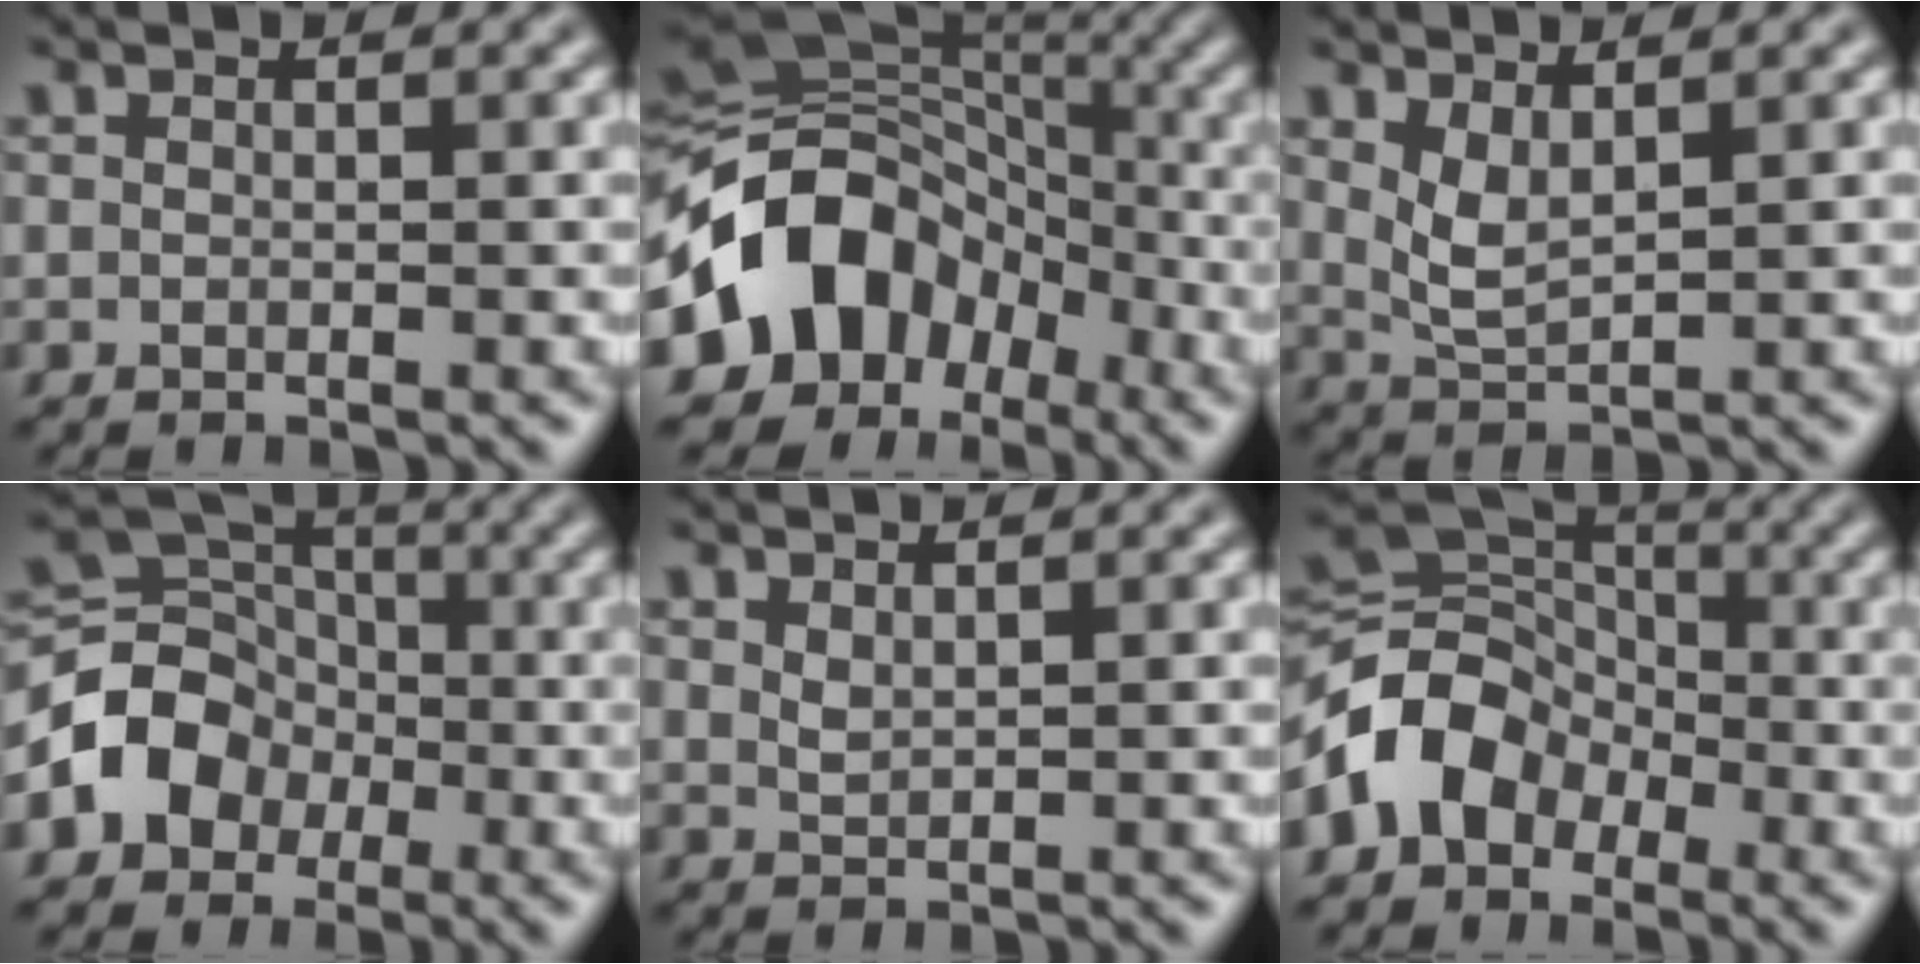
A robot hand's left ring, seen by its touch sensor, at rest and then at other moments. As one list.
[{"total": 11.9, "force": [-4.8, 9.1, 6.1], "torque": [-0.107, 0.013, -0.103]}, {"total": 2.4, "force": [1.3, 0.9, 1.8], "torque": [-0.045, -0.010, 0.032]}, {"total": 6.0, "force": [-2.3, 4.9, 2.5], "torque": [-0.026, 0.009, -0.054]}, {"total": 1.0, "force": [0.8, 0.4, 0.5], "torque": [-0.015, 0.000, 0.020]}, {"total": 7.2, "force": [-3.2, 5.4, 3.4], "torque": [-0.054, 0.011, -0.080]}]